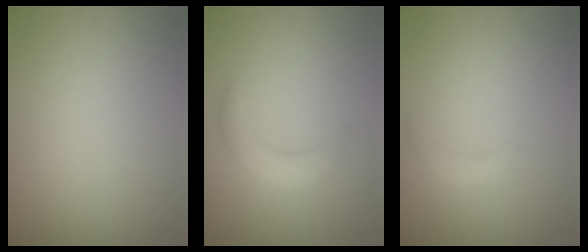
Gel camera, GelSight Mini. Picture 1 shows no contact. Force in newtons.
{"total": 2.6, "press": 2.6, "slide": 0.3}
{"total": 1.1, "press": 1.1, "slide": 0.0}